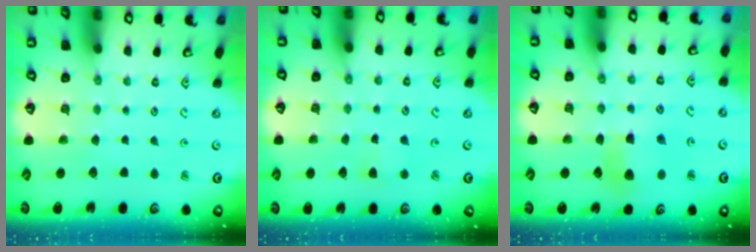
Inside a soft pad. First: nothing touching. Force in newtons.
{"total": 2.4, "press": 2.3, "slide": 0.5}
{"total": 6.8, "press": 6.8, "slide": 0.6}